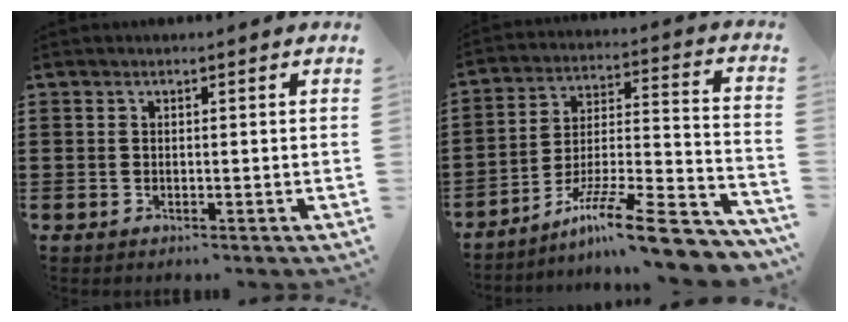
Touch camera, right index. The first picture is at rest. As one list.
[{"total": 12.8, "force": [-9.6, 1.3, 8.3], "torque": [-0.127, 0.021, -0.178]}]